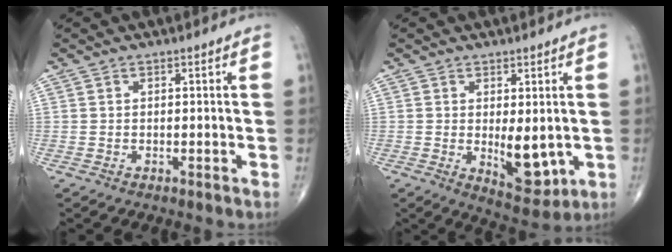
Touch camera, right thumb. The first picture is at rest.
{"total": 7.5, "force": [-0.5, 3.5, 6.6], "torque": [-0.076, -0.019, 0.009]}